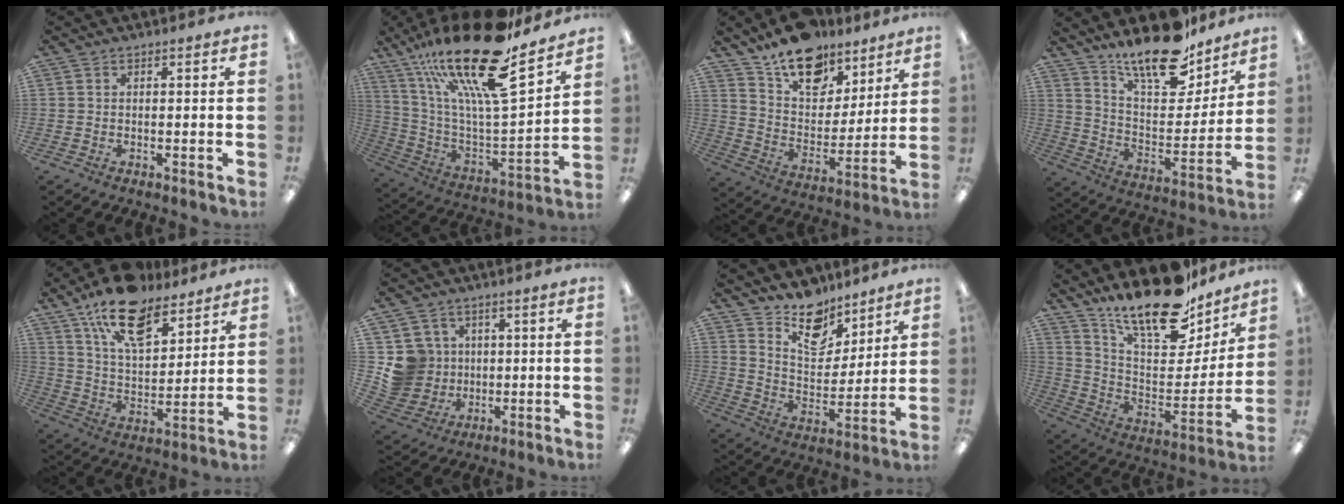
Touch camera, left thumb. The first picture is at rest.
{"total": 27.8, "force": [18.9, 8.1, 18.7], "torque": [-0.331, -0.118, 0.316]}
{"total": 16.4, "force": [12.4, 8.5, 6.6], "torque": [-0.114, -0.078, 0.224]}
{"total": 18.6, "force": [15.8, 6.0, 7.9], "torque": [-0.136, -0.114, 0.274]}
{"total": 17.2, "force": [12.2, 8.0, 9.1], "torque": [-0.154, -0.063, 0.217]}
{"total": 9.5, "force": [1.7, 9.2, 1.5], "torque": [-0.058, -0.003, 0.044]}
{"total": 13.8, "force": [11.0, 6.9, 4.6], "torque": [-0.076, -0.074, 0.206]}
{"total": 21.0, "force": [17.3, 7.2, 9.6], "torque": [-0.152, -0.127, 0.298]}